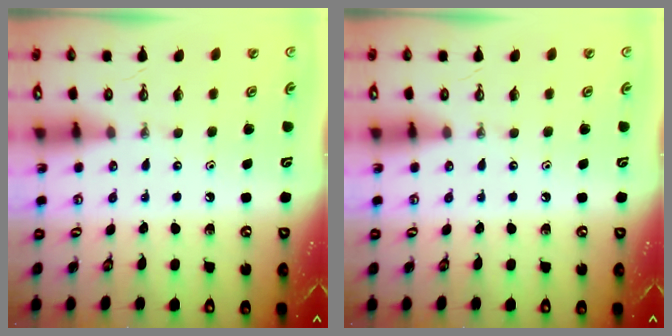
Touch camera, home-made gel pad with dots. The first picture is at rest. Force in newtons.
{"total": 0.0}